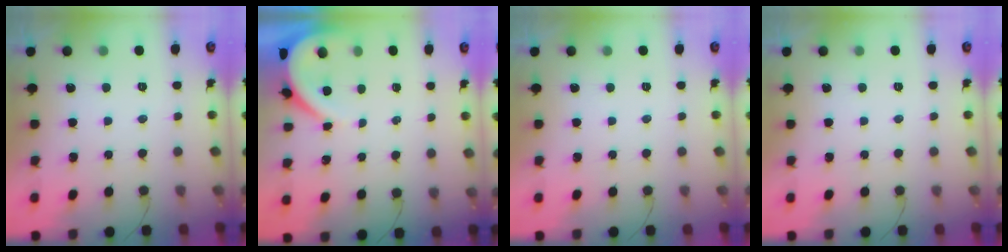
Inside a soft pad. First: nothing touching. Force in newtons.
{"total": 3.9, "press": 3.8, "slide": 0.5}
{"total": 0.0}
{"total": 0.0}